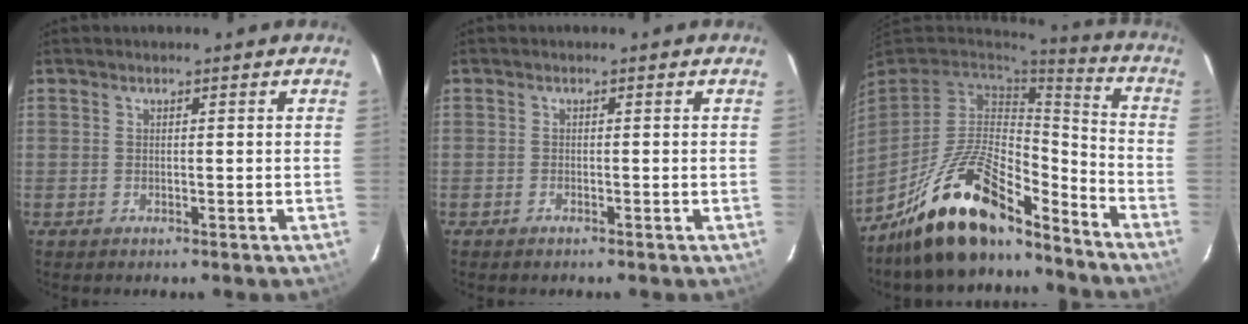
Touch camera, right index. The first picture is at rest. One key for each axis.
{"total": 0.6, "fx": -0.6, "fy": 0.3, "fz": 0.1, "tx": -0.004, "ty": 0.001, "tz": -0.012}
{"total": 20.8, "fx": -15.5, "fy": 7.0, "fz": 12.0, "tx": -0.239, "ty": -0.006, "tz": -0.265}